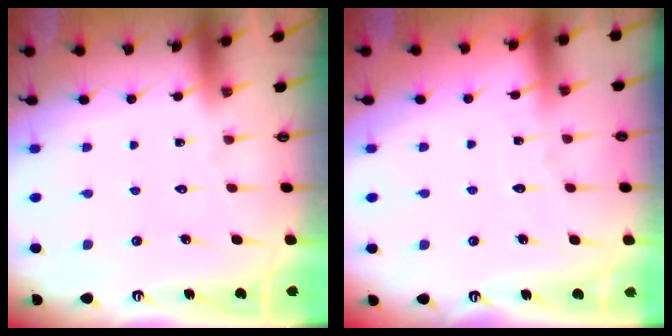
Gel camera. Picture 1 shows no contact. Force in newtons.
{"total": 2.5, "press": 2.5, "slide": 0.3}